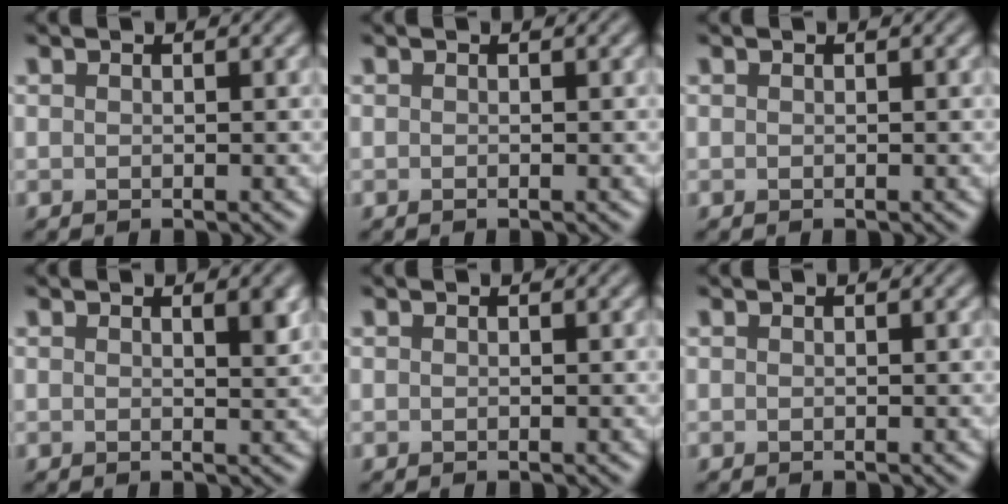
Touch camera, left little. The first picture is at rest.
{"total": 0.0}
{"total": 0.0}
{"total": 1.6, "force": [0.8, 0.4, 1.3], "torque": [-0.012, -0.001, 0.012]}
{"total": 0.0}
{"total": 0.0}